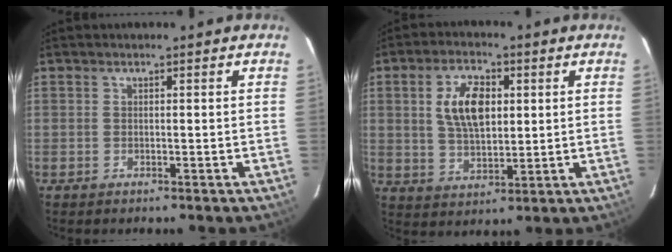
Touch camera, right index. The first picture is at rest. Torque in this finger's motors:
{"motor_torque": [0.37, 0.06, 0.26, 0.08]}